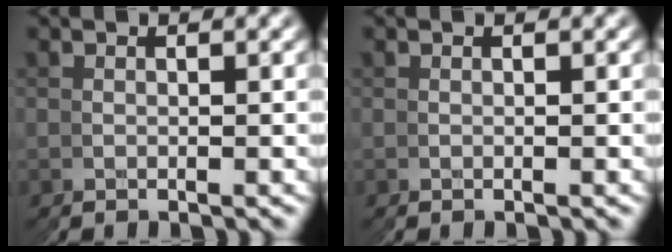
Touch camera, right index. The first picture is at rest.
{"total": 0.0}